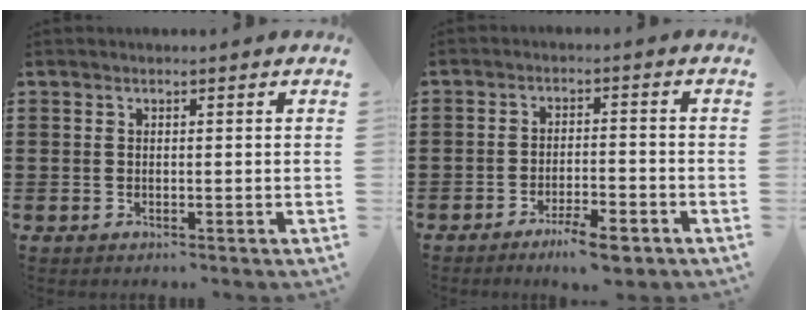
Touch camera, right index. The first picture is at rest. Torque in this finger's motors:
{"motor_torque": [2.09, -0.05, 0.33, 0.09]}